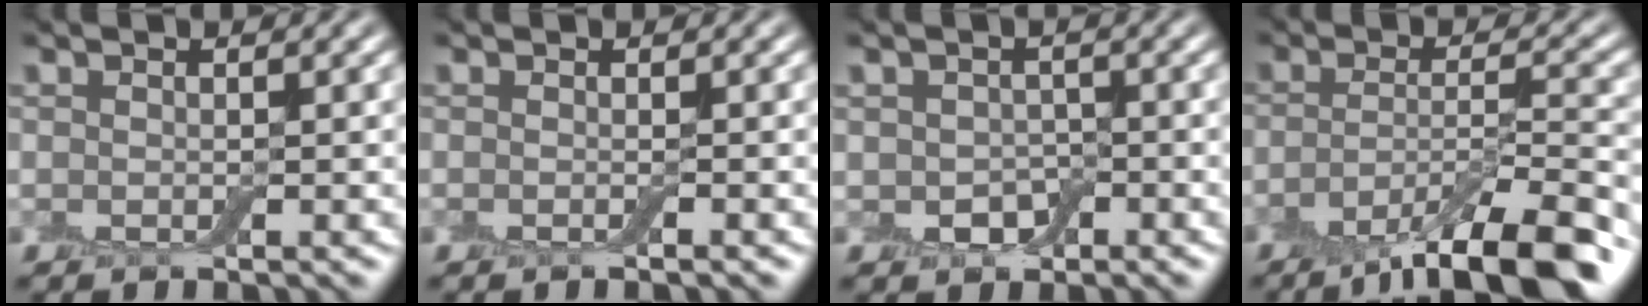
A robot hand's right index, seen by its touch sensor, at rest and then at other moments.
{"total": 0.6, "force": [-0.3, -0.1, 0.5], "torque": [-0.010, -0.005, -0.006]}
{"total": 2.4, "force": [-0.6, 1.8, 1.4], "torque": [-0.026, -0.007, -0.012]}
{"total": 9.2, "force": [-5.8, 2.2, 6.9], "torque": [-0.096, -0.001, -0.101]}